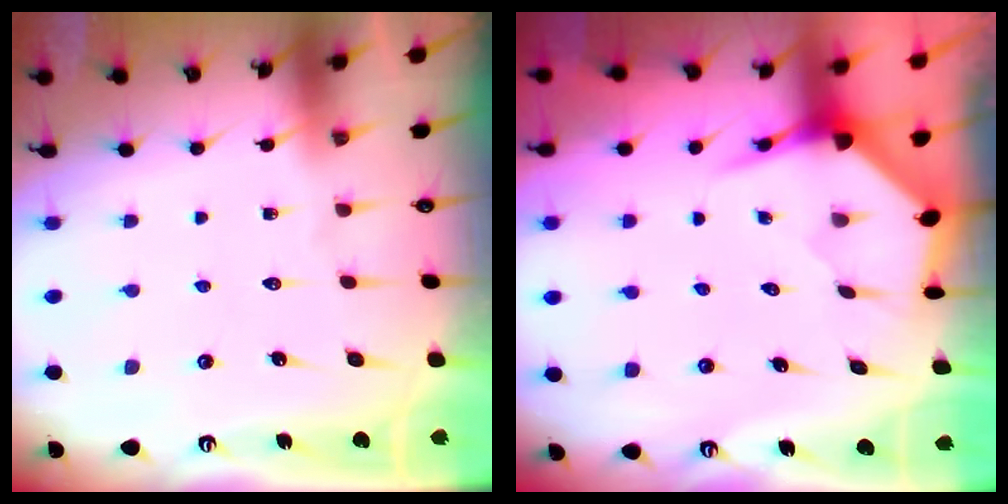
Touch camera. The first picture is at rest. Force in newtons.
{"total": 3.9, "press": 3.9, "slide": 0.5}